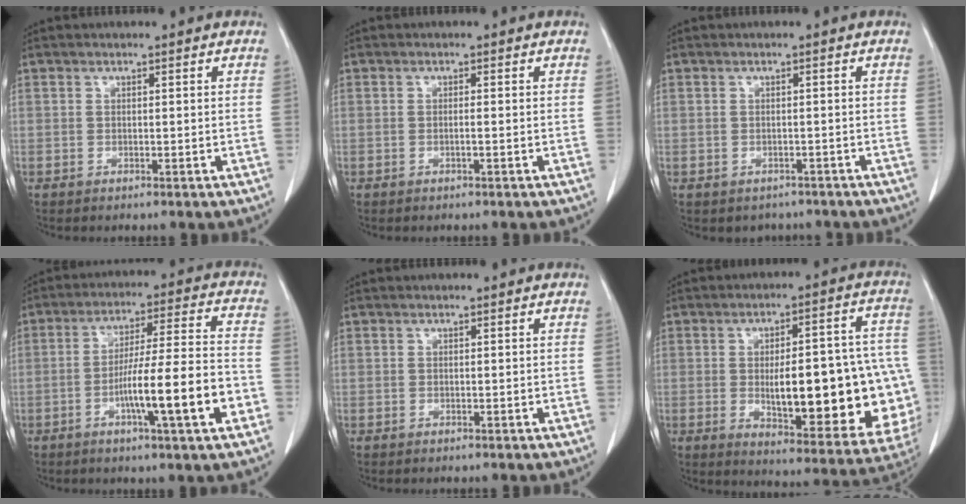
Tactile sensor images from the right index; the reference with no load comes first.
{"total": 0.7, "force": [-0.2, -0.1, 0.6], "torque": [-0.008, 0.000, -0.004]}
{"total": 2.9, "force": [-2.1, 2.1, 0.0], "torque": [0.000, 0.009, -0.030]}
{"total": 13.4, "force": [-4.5, 0.2, 12.7], "torque": [-0.207, 0.000, -0.073]}
{"total": 0.0}
{"total": 24.6, "force": [-3.1, 6.8, 23.5], "torque": [-0.234, 0.022, -0.014]}